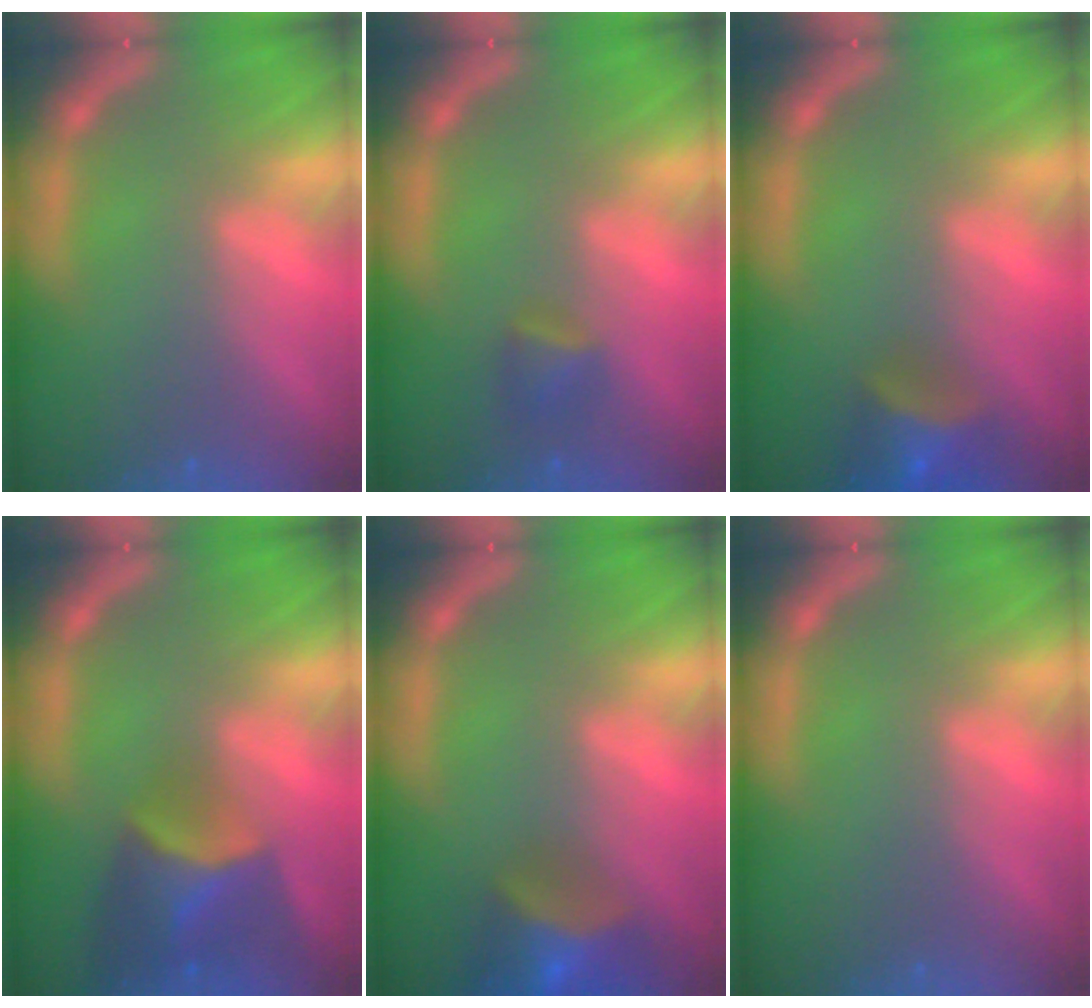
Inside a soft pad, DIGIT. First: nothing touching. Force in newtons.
{"total": 1.9}
{"total": 5.0}
{"total": 6.5}
{"total": 6.5}
{"total": 0.0}